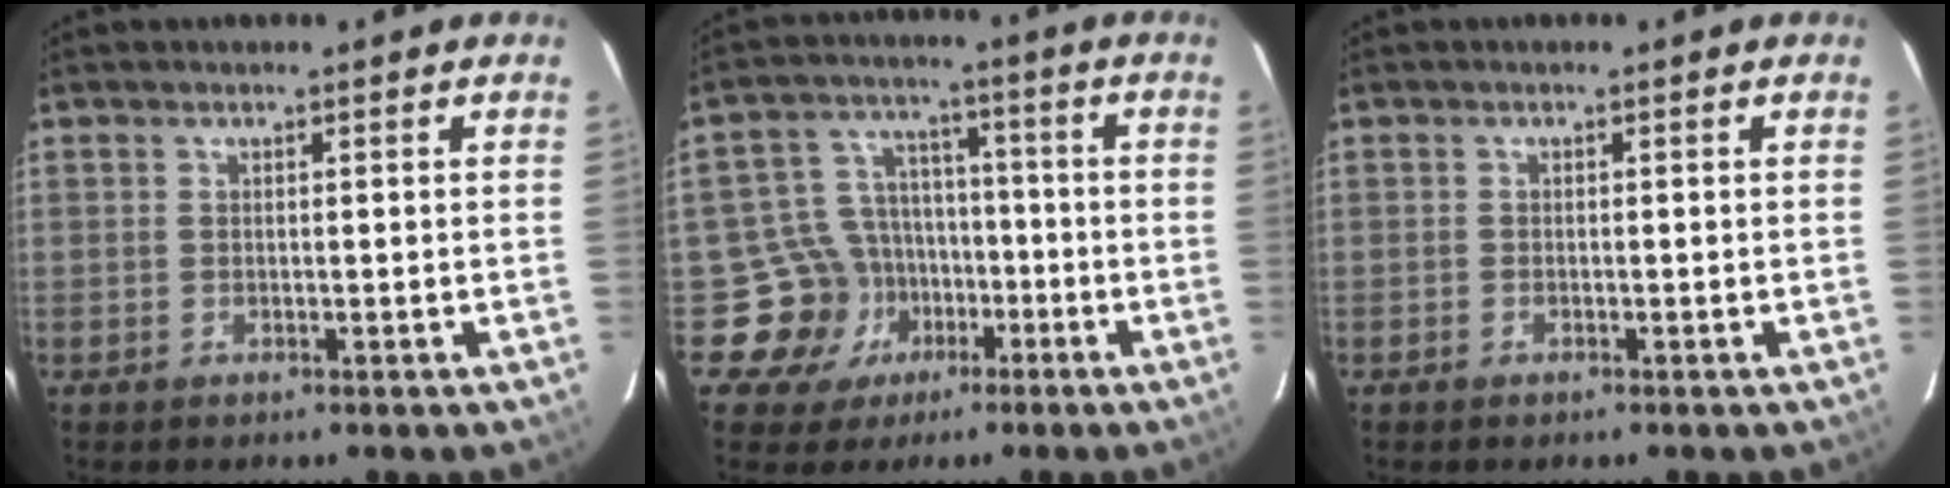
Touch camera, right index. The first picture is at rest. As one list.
[{"total": 10.7, "force": [-4.8, 9.5, 1.3], "torque": [-0.047, 0.040, -0.064]}, {"total": 0.7, "force": [-0.6, 0.4, 0.1], "torque": [-0.004, 0.001, -0.011]}]